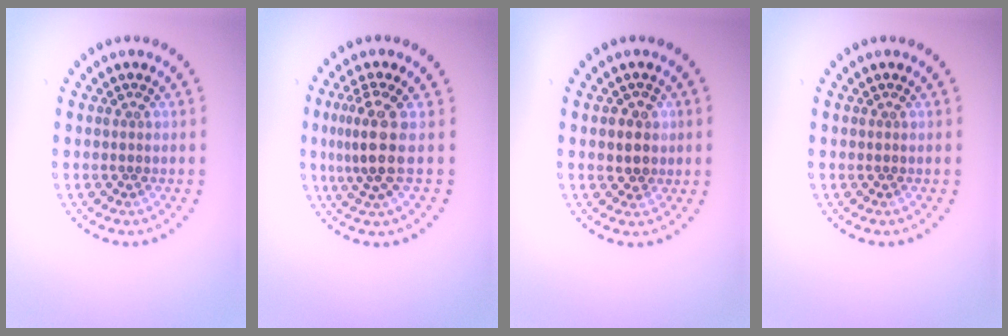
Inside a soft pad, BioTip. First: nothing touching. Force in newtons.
{"total": 3.4, "press": 2.6, "slide": 2.1}
{"total": 1.8, "press": 1.7, "slide": 0.6}
{"total": 0.0}